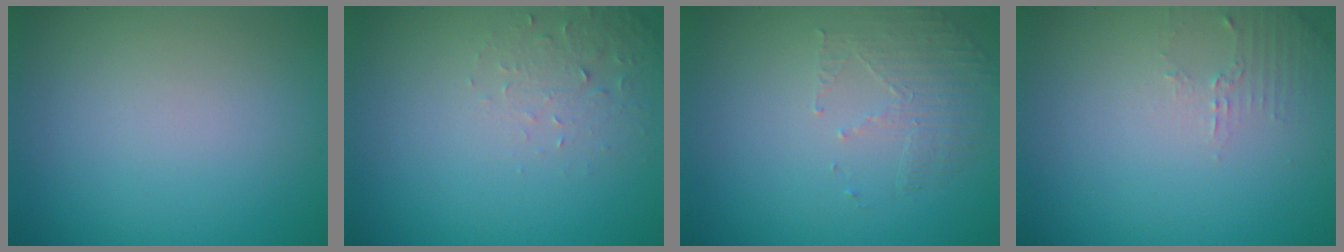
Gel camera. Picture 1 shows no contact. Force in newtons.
{"total": 1.9, "press": 1.8, "slide": 0.4}
{"total": 1.7, "press": 0.9, "slide": 1.4}
{"total": 1.4, "press": 1.4, "slide": 0.4}